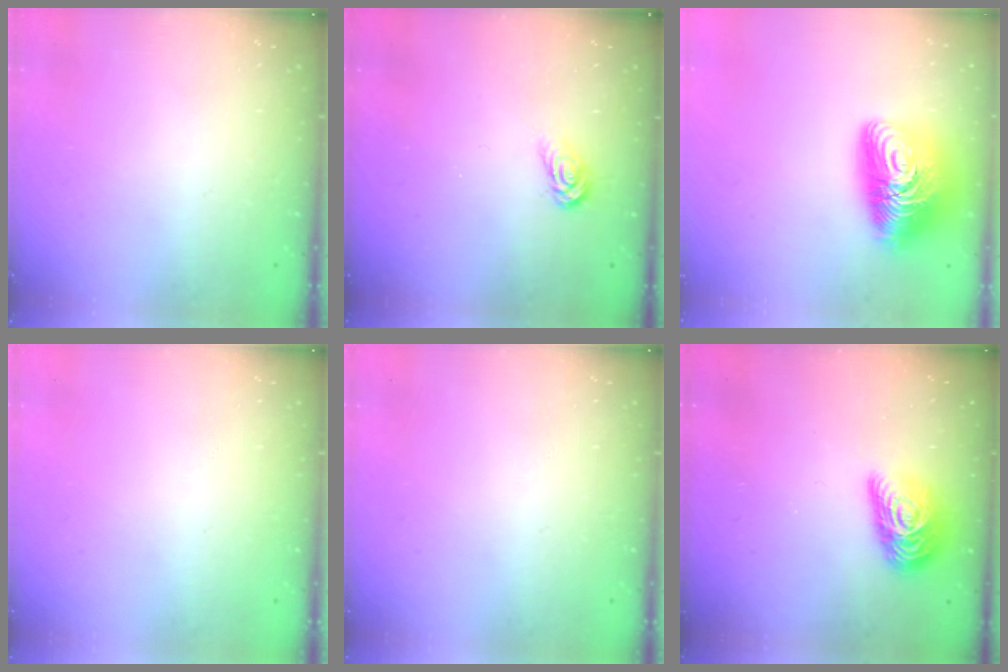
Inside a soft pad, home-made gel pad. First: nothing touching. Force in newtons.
{"total": 3.3, "press": 3.3, "slide": 0.3}
{"total": 16.5, "press": 16.4, "slide": 1.4}
{"total": 0.0}
{"total": 0.0}
{"total": 13.1, "press": 13.1, "slide": 0.5}